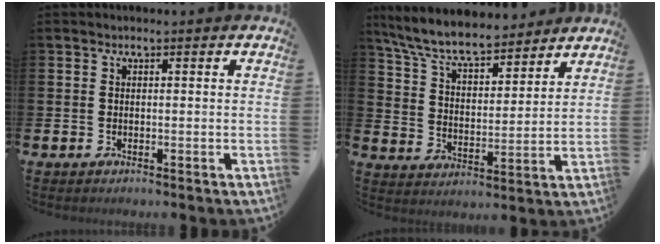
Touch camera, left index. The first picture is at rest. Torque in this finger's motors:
{"motor_torque": [1.11, -1.03, 1.05, 0.21]}